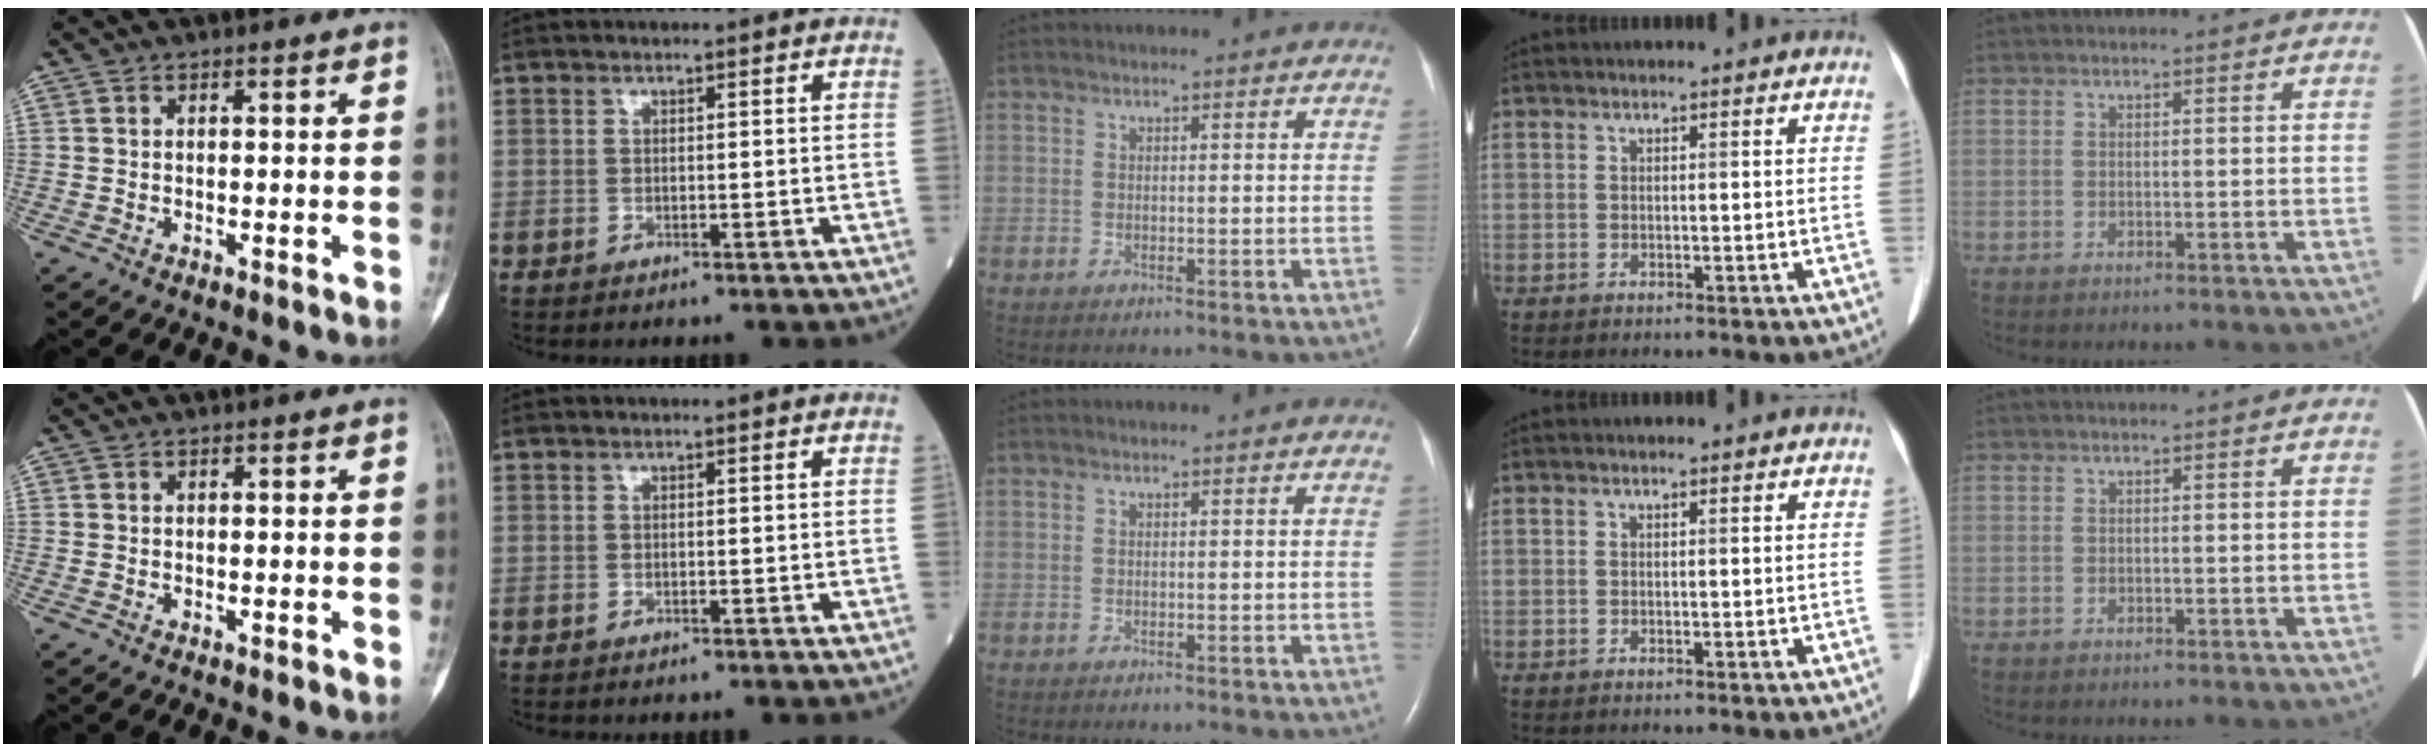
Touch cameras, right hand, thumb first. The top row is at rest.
{}